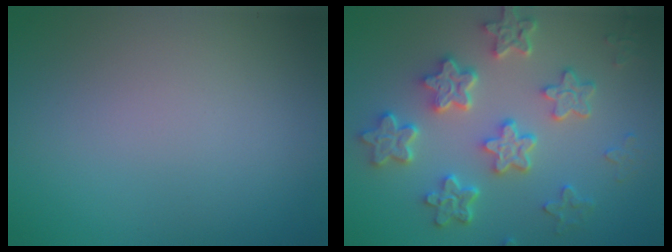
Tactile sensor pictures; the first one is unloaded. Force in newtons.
{"total": 6.4, "press": 4.9, "slide": 4.2}